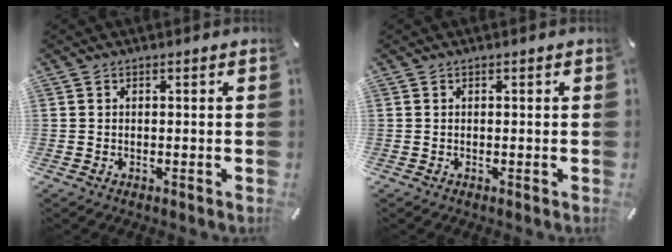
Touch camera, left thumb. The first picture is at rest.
{"total": 0.0}